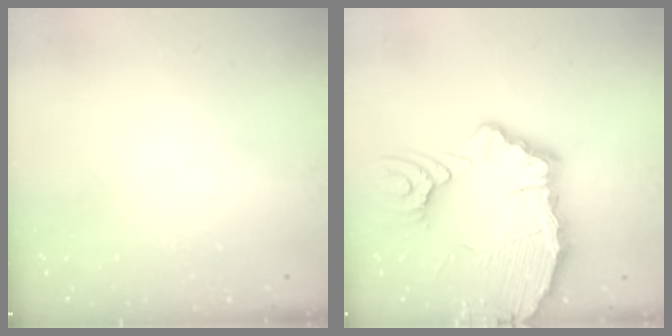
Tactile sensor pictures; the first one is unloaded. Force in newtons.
{"total": 15.3, "press": 15.2, "slide": 2.3}